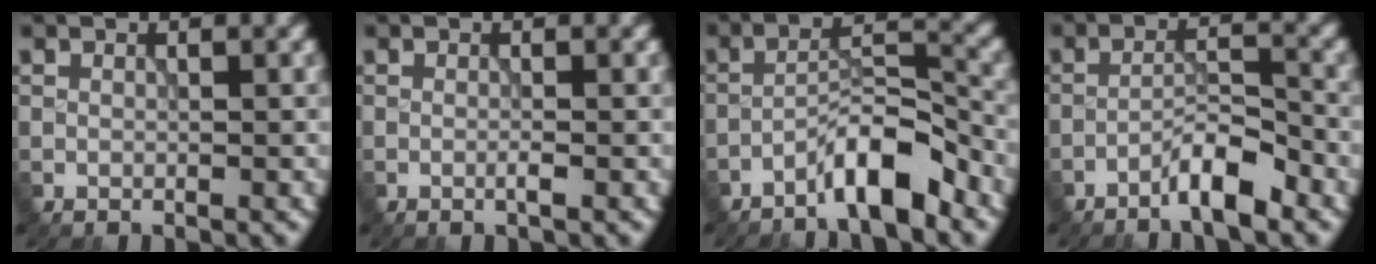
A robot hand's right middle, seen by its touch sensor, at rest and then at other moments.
{"total": 0.6, "force": [-0.2, 0.0, 0.6], "torque": [-0.011, -0.001, -0.006]}
{"total": 5.2, "force": [-3.7, 0.9, 3.5], "torque": [-0.056, 0.014, -0.073]}
{"total": 3.8, "force": [-2.8, 0.5, 2.5], "torque": [-0.042, 0.012, -0.056]}